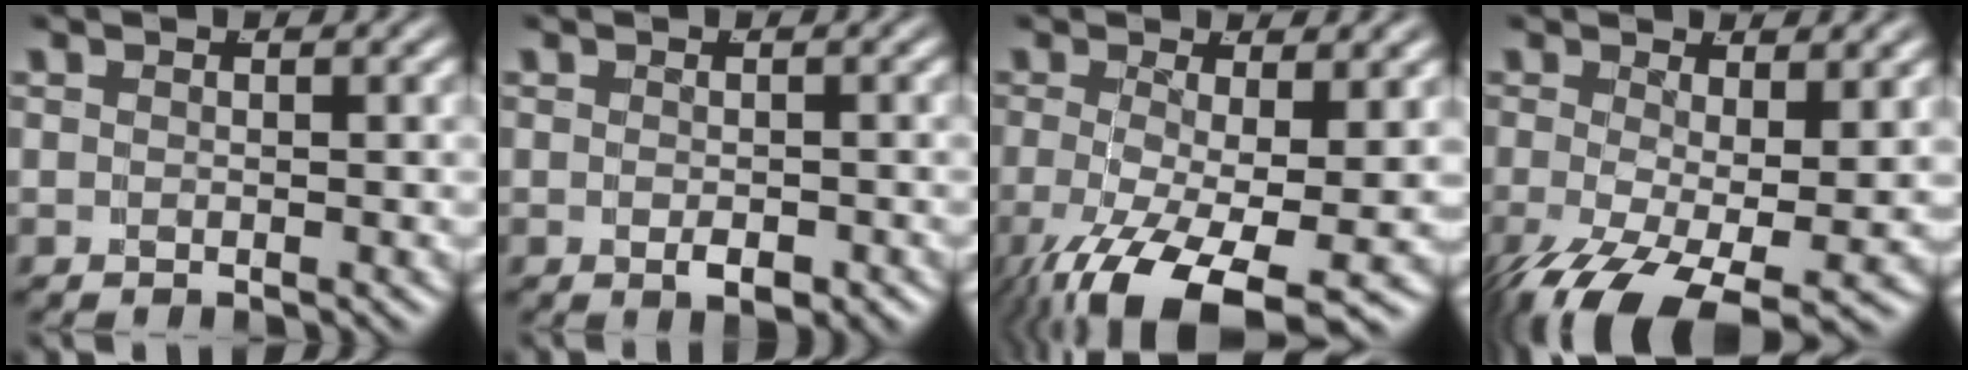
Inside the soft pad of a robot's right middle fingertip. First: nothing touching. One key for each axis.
{"total": 1.6, "fx": -0.8, "fy": 0.7, "fz": 1.3, "tx": -0.023, "ty": -0.008, "tz": -0.009}
{"total": 8.8, "fx": -5.2, "fy": 3.3, "fz": 6.3, "tx": -0.136, "ty": -0.059, "tz": -0.054}
{"total": 7.6, "fx": -4.7, "fy": 3.2, "fz": 5.0, "tx": -0.110, "ty": -0.062, "tz": -0.045}